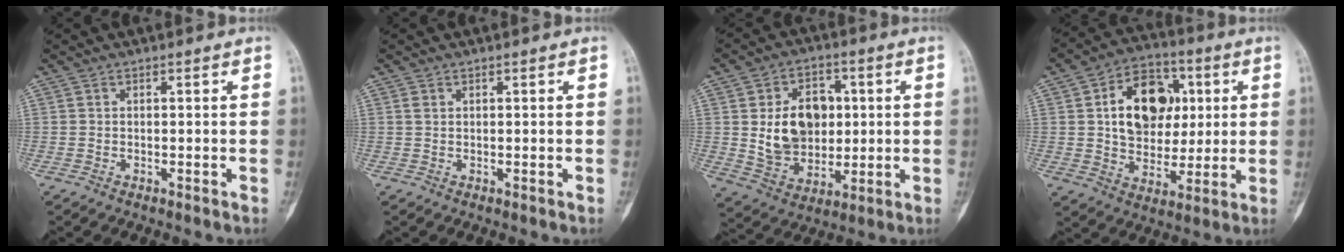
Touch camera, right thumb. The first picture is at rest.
{"total": 0.6, "force": [0.4, 0.4, 0.2], "torque": [-0.004, 0.002, 0.008]}
{"total": 13.9, "force": [1.7, 10.4, 9.1], "torque": [-0.111, -0.005, 0.040]}
{"total": 16.0, "force": [3.5, 11.5, 10.6], "torque": [-0.121, 0.004, 0.057]}